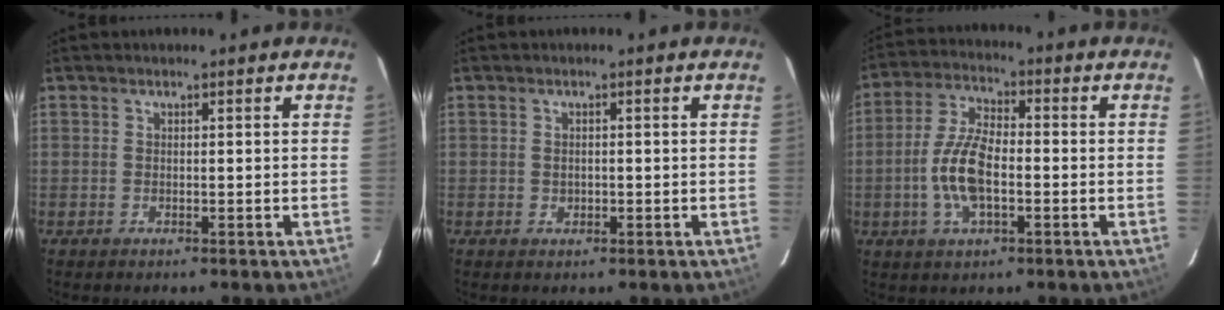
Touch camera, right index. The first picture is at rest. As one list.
[{"total": 0.9, "force": [-0.1, 0.9, 0.3], "torque": [-0.002, 0.001, 0.000]}, {"total": 9.9, "force": [-2.3, 4.1, 8.7], "torque": [-0.183, 0.006, -0.045]}]